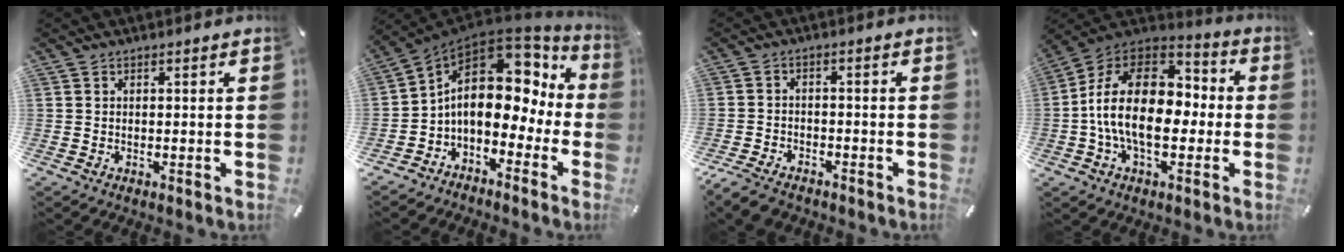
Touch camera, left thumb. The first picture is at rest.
{"total": 12.9, "force": [1.7, 9.1, 9.0], "torque": [-0.156, -0.032, 0.025]}
{"total": 4.4, "force": [-3.6, 2.1, 1.5], "torque": [-0.042, 0.017, -0.074]}
{"total": 20.1, "force": [-2.8, 12.8, 15.2], "torque": [-0.285, 0.022, -0.050]}